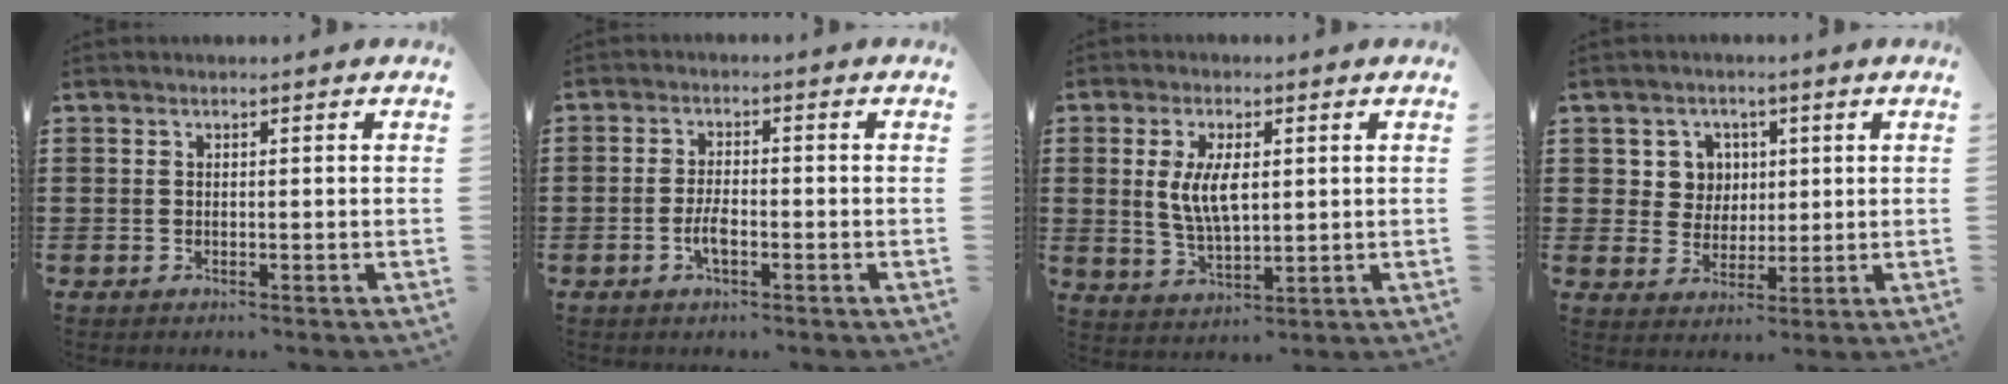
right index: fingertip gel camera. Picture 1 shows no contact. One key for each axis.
{"total": 3.1, "fx": -1.2, "fy": 1.2, "fz": 2.6, "tx": -0.059, "ty": -0.002, "tz": -0.025}
{"total": 6.7, "fx": 1.0, "fy": 3.0, "fz": 5.9, "tx": -0.126, "ty": 0.005, "tz": 0.015}
{"total": 5.0, "fx": 1.6, "fy": 4.6, "fz": 1.2, "tx": -0.047, "ty": 0.017, "tz": 0.029}